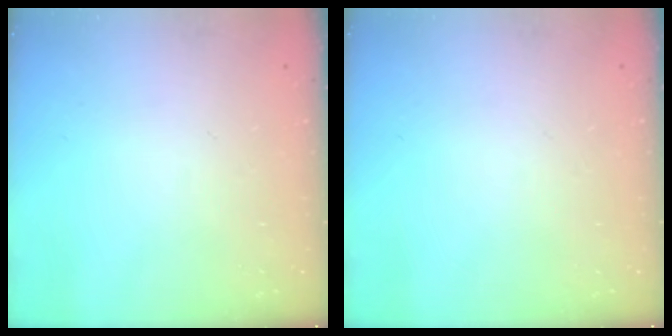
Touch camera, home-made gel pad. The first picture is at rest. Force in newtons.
{"total": 0.0}